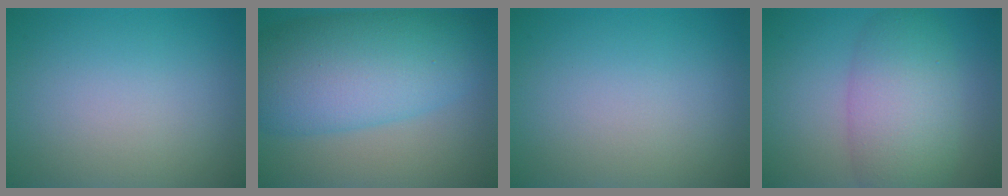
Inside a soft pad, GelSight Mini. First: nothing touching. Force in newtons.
{"total": 10.4, "press": 10.4, "slide": 0.4}
{"total": 0.0}
{"total": 6.3, "press": 6.3, "slide": 0.3}